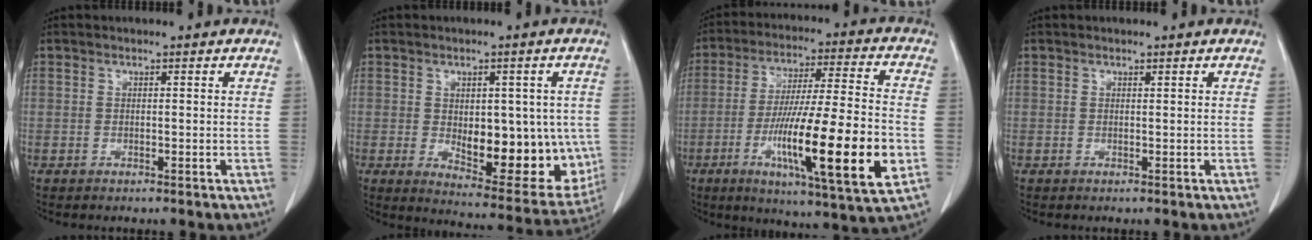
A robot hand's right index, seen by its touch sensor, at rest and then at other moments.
{"total": 16.2, "force": [-1.9, 7.4, 14.3], "torque": [-0.176, -0.003, 0.001]}
{"total": 21.4, "force": [-6.2, 1.2, 20.4], "torque": [-0.334, -0.027, -0.099]}
{"total": 0.0}